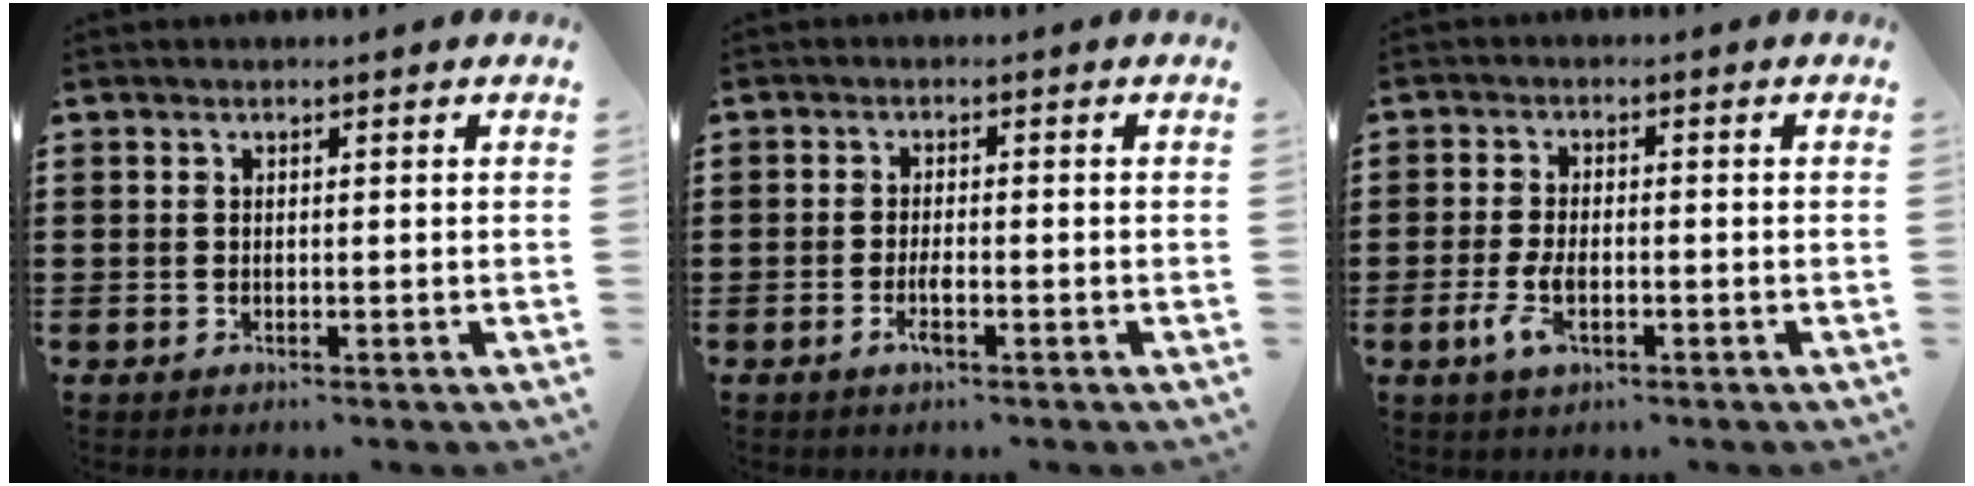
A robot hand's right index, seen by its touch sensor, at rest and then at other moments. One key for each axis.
{"total": 2.6, "fx": -1.1, "fy": 0.6, "fz": 2.3, "tx": -0.048, "ty": -0.001, "tz": -0.023}
{"total": 4.6, "fx": -1.5, "fy": 2.1, "fz": 3.8, "tx": -0.093, "ty": -0.007, "tz": -0.033}